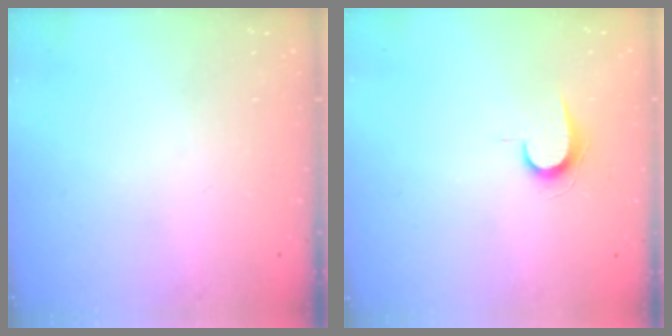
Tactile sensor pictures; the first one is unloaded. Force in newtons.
{"total": 5.9, "press": 5.9, "slide": 0.6}